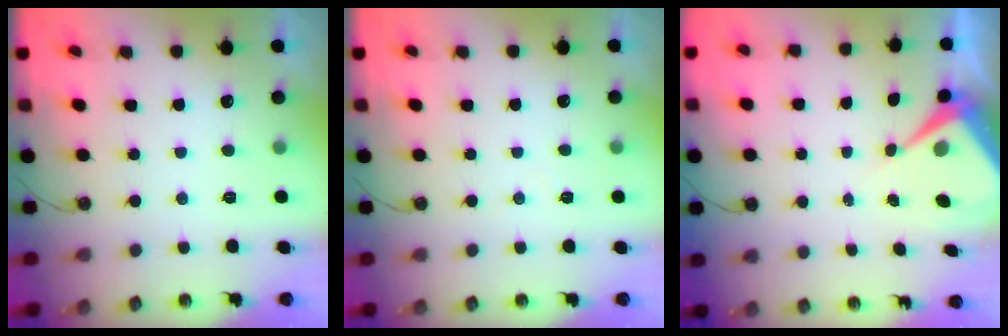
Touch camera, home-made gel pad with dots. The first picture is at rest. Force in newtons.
{"total": 4.1, "press": 4.0, "slide": 0.7}
{"total": 7.8, "press": 7.8, "slide": 0.6}